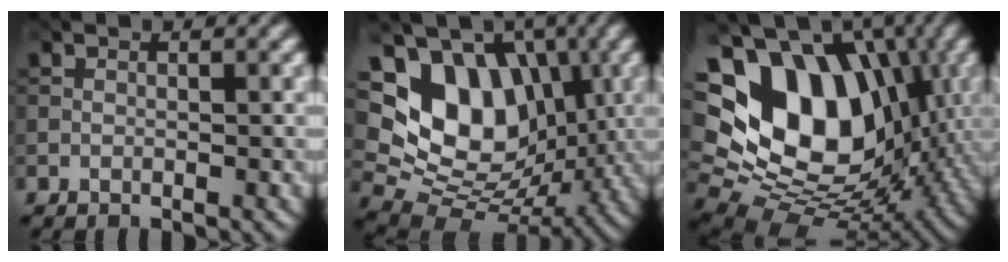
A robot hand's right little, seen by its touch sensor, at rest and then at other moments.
{"total": 12.0, "force": [2.9, 8.9, 7.5], "torque": [-0.136, -0.001, 0.046]}
{"total": 18.2, "force": [2.7, 13.1, 12.3], "torque": [-0.223, -0.003, 0.059]}